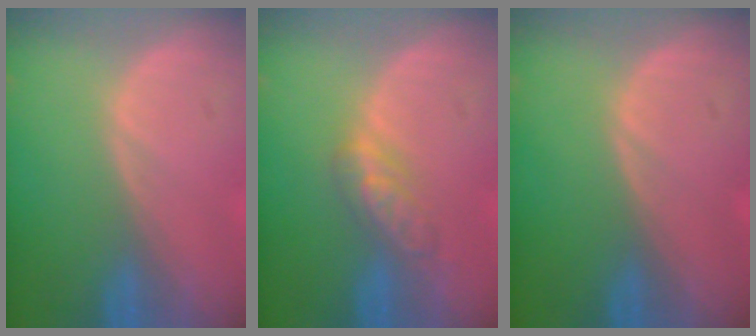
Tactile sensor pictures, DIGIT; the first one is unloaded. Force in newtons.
{"total": 4.6, "press": 4.5, "slide": 1.0}
{"total": 0.0}